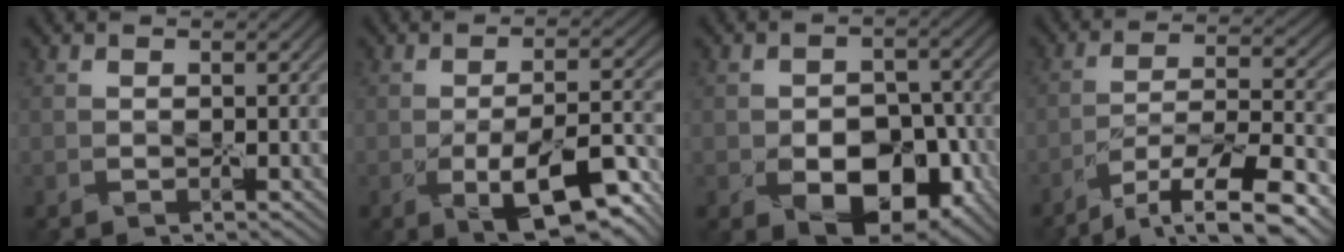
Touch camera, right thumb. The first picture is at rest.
{"total": 9.5, "force": [-4.6, 2.6, 7.8], "torque": [-0.120, -0.001, -0.070]}
{"total": 9.2, "force": [-4.5, 5.8, 5.6], "torque": [-0.078, -0.005, -0.060]}
{"total": 12.4, "force": [-9.1, 2.8, 7.9], "torque": [-0.143, -0.008, -0.150]}